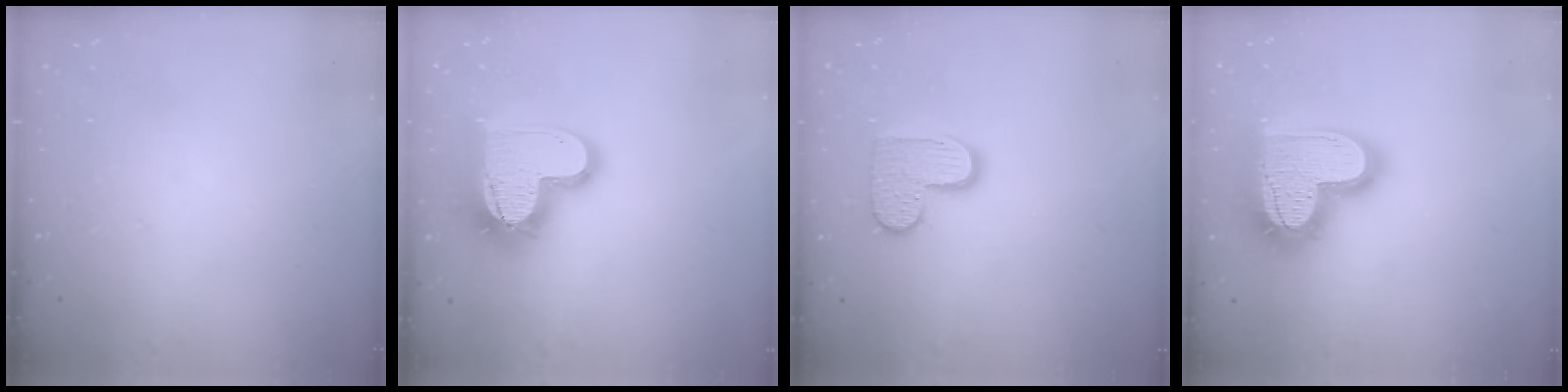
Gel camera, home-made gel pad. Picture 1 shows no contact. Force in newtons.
{"total": 17.1, "press": 17.0, "slide": 1.4}
{"total": 10.4, "press": 10.4, "slide": 0.6}
{"total": 23.3, "press": 23.2, "slide": 1.9}